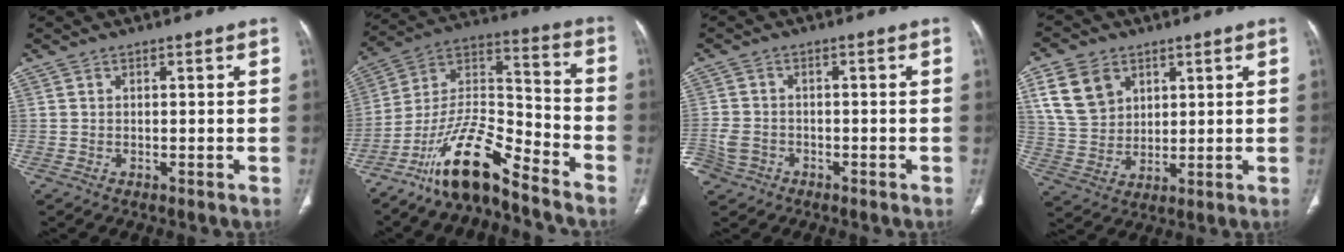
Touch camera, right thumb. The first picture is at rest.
{"total": 15.5, "force": [-11.9, 3.9, 9.1], "torque": [-0.162, 0.093, -0.222]}
{"total": 6.5, "force": [-3.2, 5.1, 2.3], "torque": [-0.060, 0.023, -0.052]}
{"total": 11.2, "force": [5.0, 8.3, 5.7], "torque": [-0.091, -0.013, 0.107]}